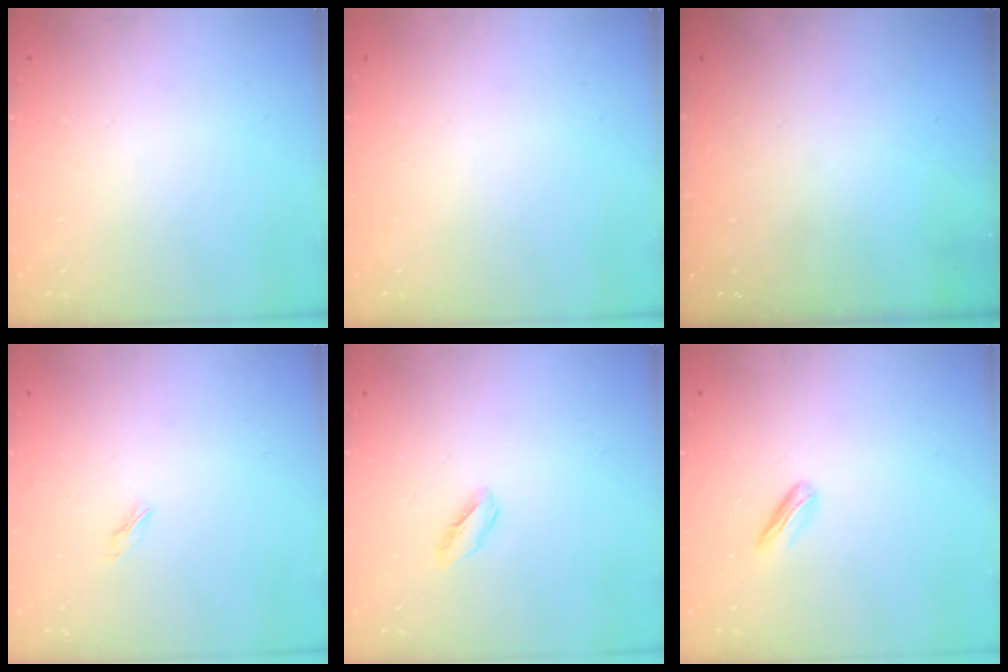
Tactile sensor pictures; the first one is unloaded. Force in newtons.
{"total": 0.0}
{"total": 0.0}
{"total": 1.9, "press": 1.8, "slide": 0.5}
{"total": 2.2, "press": 2.1, "slide": 0.7}
{"total": 2.9, "press": 2.8, "slide": 0.8}